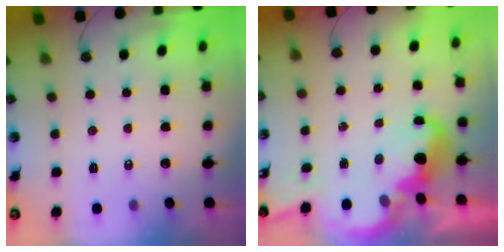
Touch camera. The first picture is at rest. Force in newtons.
{"total": 7.9, "press": 7.9, "slide": 0.6}